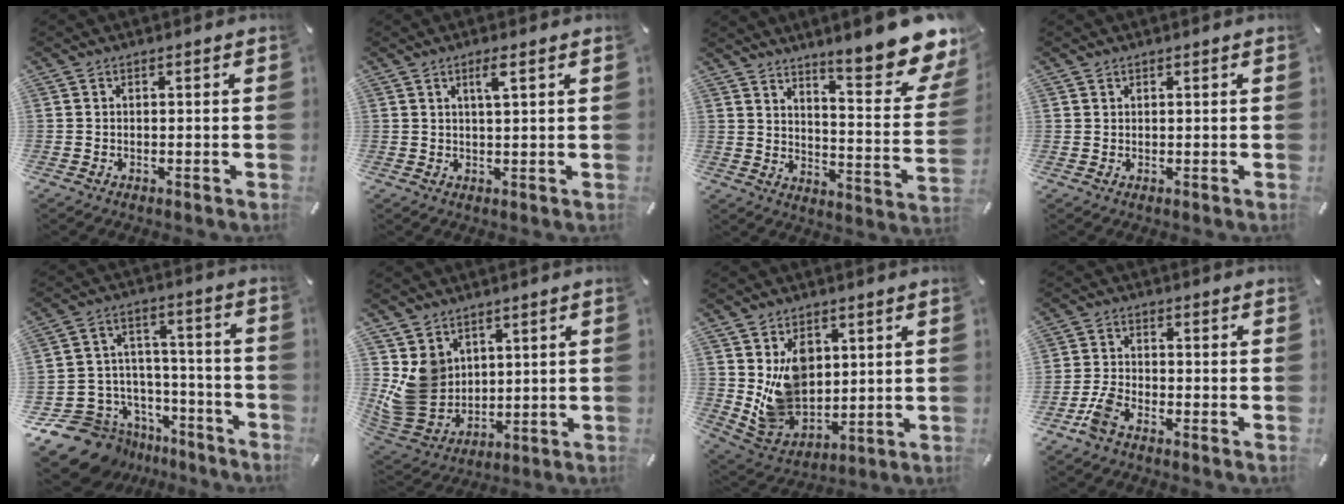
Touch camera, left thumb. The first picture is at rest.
{"total": 3.2, "force": [1.4, 0.3, 2.9], "torque": [-0.060, 0.000, 0.022]}
{"total": 15.3, "force": [11.7, 4.3, 8.8], "torque": [-0.123, -0.105, 0.197]}
{"total": 0.8, "force": [0.5, 0.5, -0.2], "torque": [0.006, 0.003, 0.010]}
{"total": 13.1, "force": [-8.6, 9.5, 2.8], "torque": [-0.058, 0.043, -0.135]}
{"total": 11.4, "force": [3.1, 10.2, 4.1], "torque": [-0.099, -0.025, 0.061]}
{"total": 11.6, "force": [3.5, 9.8, 5.2], "torque": [-0.105, -0.022, 0.074]}
{"total": 5.1, "force": [-3.3, 2.8, 2.7], "torque": [-0.066, 0.013, -0.066]}